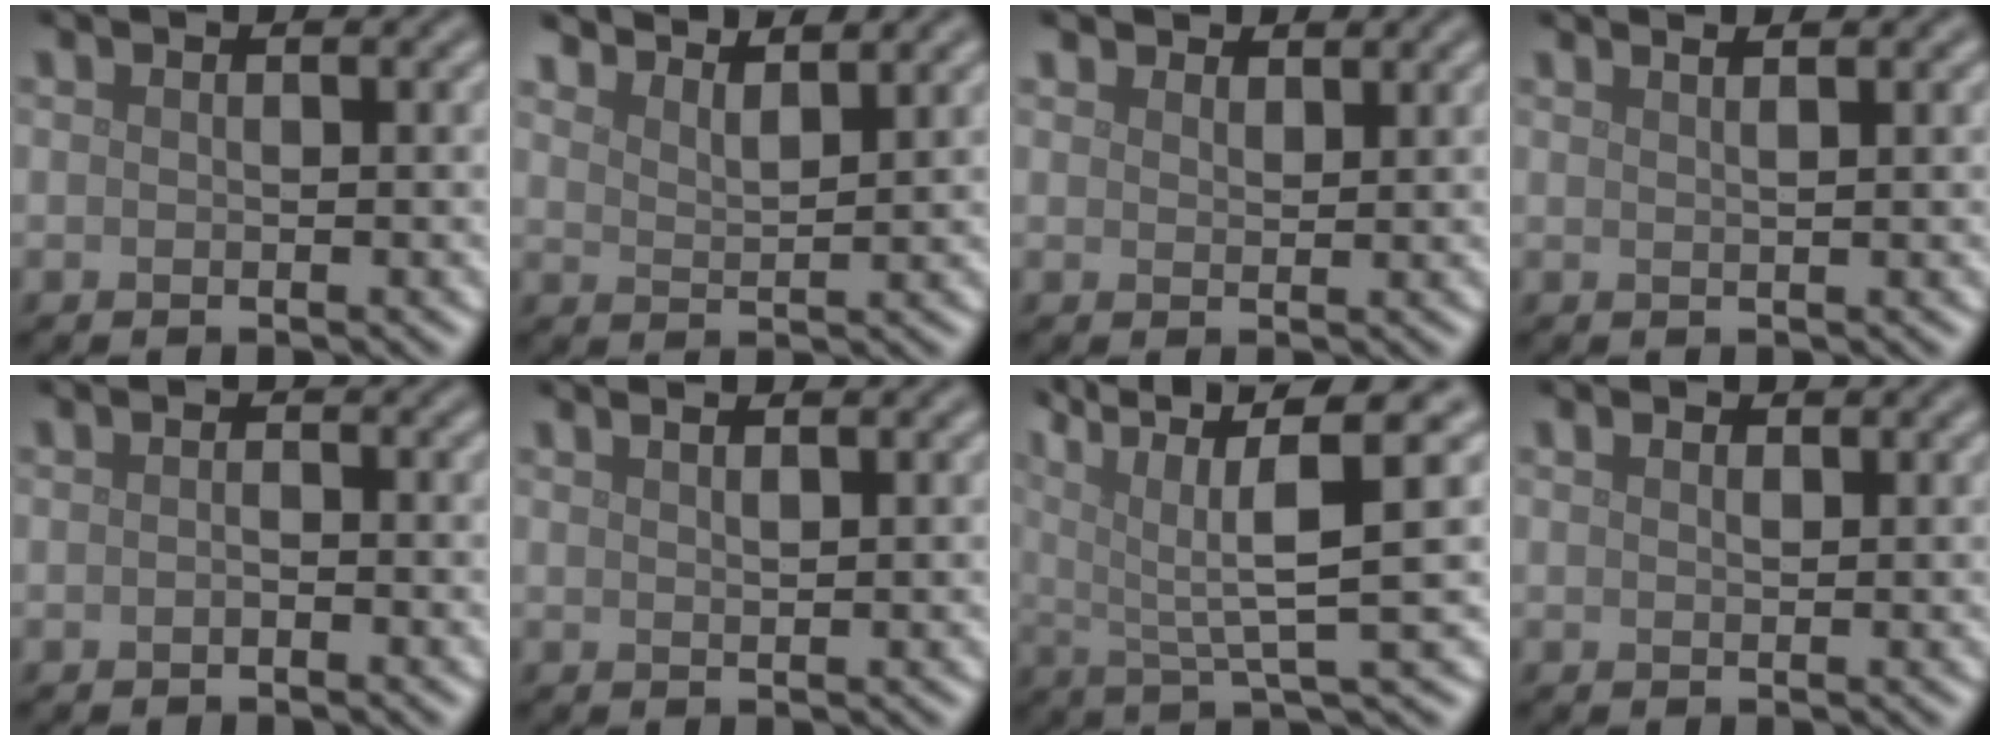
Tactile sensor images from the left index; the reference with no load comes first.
{"total": 4.8, "force": [4.5, 0.7, 1.3], "torque": [-0.012, 0.006, 0.054]}
{"total": 1.8, "force": [1.7, 0.6, 0.3], "torque": [-0.009, 0.002, 0.026]}
{"total": 3.3, "force": [2.2, 1.3, 2.1], "torque": [-0.003, 0.019, -0.005]}
{"total": 0.7, "force": [-0.4, 0.3, 0.5], "torque": [-0.010, -0.001, -0.007]}
{"total": 1.3, "force": [0.8, 0.3, 0.9], "torque": [-0.010, 0.003, 0.011]}
{"total": 9.1, "force": [3.4, 2.1, 8.2], "torque": [-0.139, 0.020, 0.061]}
{"total": 1.0, "force": [0.6, 0.4, 0.6], "torque": [-0.012, 0.000, 0.012]}